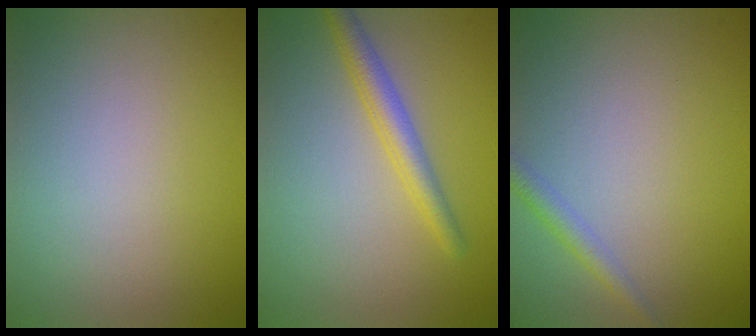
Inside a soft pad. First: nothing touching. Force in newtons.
{"total": 2.7, "press": 2.7, "slide": 0.1}
{"total": 1.5, "press": 1.5, "slide": 0.0}